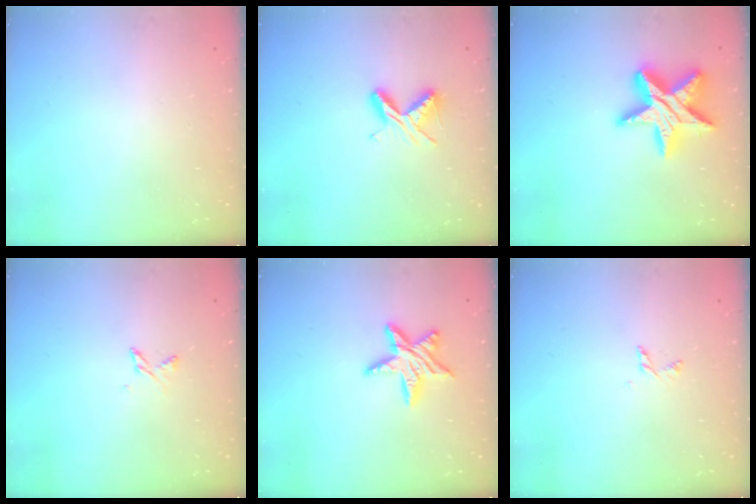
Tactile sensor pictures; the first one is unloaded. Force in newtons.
{"total": 5.9, "press": 5.9, "slide": 0.7}
{"total": 18.4, "press": 18.3, "slide": 1.5}
{"total": 2.5, "press": 2.5, "slide": 0.5}
{"total": 11.3, "press": 11.2, "slide": 0.7}
{"total": 2.8, "press": 2.8, "slide": 0.2}